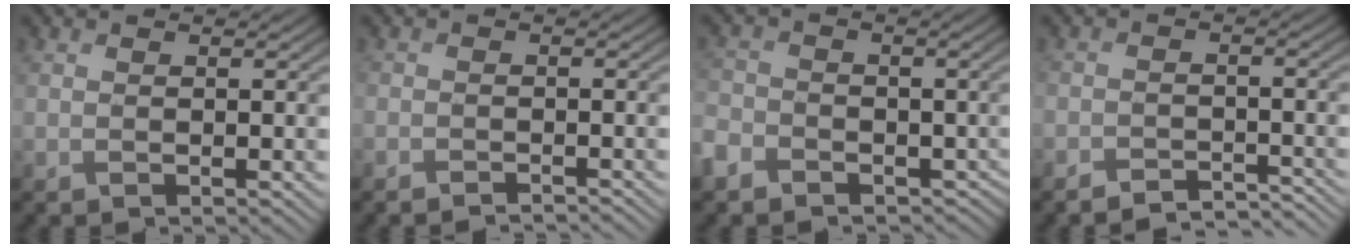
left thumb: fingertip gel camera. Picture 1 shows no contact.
{"total": 1.8, "force": [-1.7, 0.5, 0.3], "torque": [-0.002, -0.004, -0.034]}
{"total": 7.0, "force": [-3.7, 5.4, 2.6], "torque": [-0.077, -0.023, -0.078]}
{"total": 4.2, "force": [-3.9, 1.1, 1.0], "torque": [-0.016, -0.005, -0.064]}